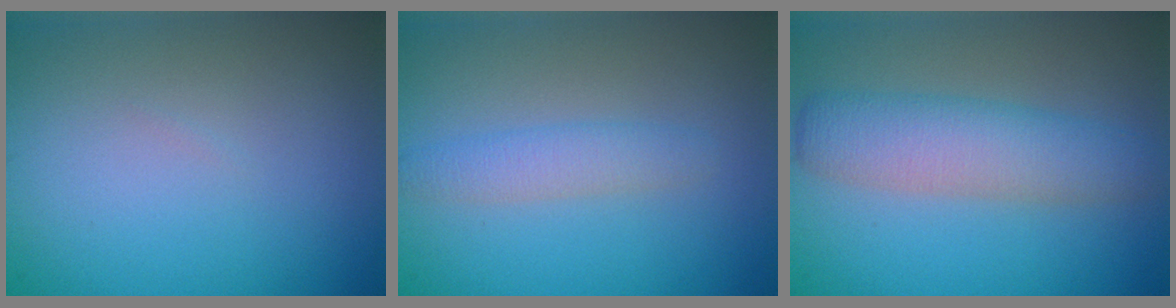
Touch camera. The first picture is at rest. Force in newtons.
{"total": 2.1, "press": 2.1, "slide": 0.1}
{"total": 4.9, "press": 4.9, "slide": 0.1}